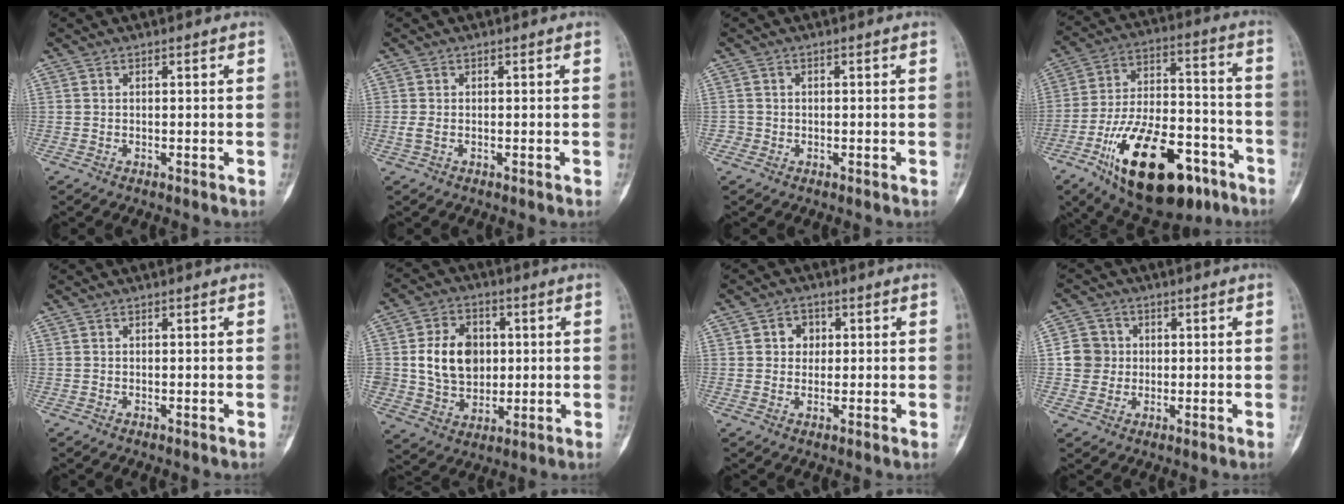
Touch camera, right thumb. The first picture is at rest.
{"total": 1.2, "force": [-0.2, 0.6, 1.0], "torque": [-0.031, -0.003, -0.004]}
{"total": 1.1, "force": [-0.4, 1.0, -0.1], "torque": [0.009, 0.007, -0.009]}
{"total": 25.7, "force": [-13.1, 12.0, 18.5], "torque": [-0.317, 0.063, -0.205]}
{"total": 0.0}
{"total": 13.8, "force": [1.4, 10.8, 8.5], "torque": [-0.110, 0.002, 0.032]}
{"total": 3.9, "force": [0.9, 3.4, 1.8], "torque": [-0.003, 0.003, 0.009]}
{"total": 5.9, "force": [0.2, 5.7, 1.4], "torque": [0.001, 0.007, -0.002]}